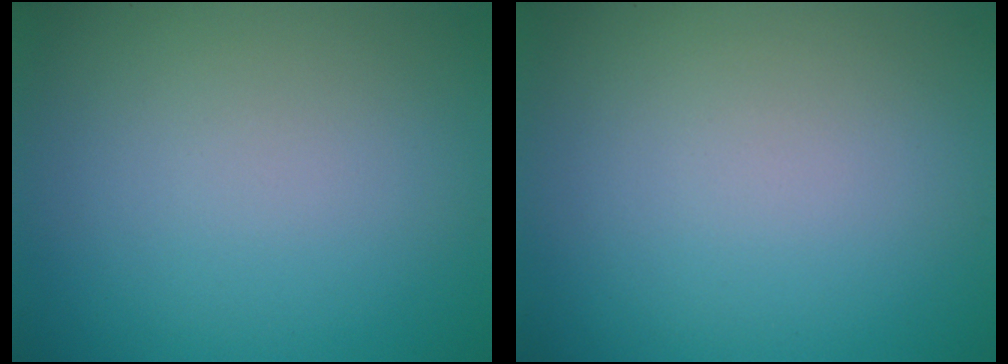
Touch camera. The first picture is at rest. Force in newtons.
{"total": 0.0}